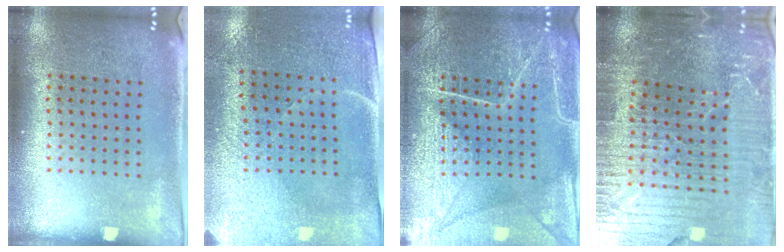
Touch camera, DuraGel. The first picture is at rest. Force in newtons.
{"total": 3.0, "press": 2.7, "slide": 1.3}
{"total": 6.9, "press": 6.8, "slide": 0.9}
{"total": 5.4, "press": 5.0, "slide": 2.1}